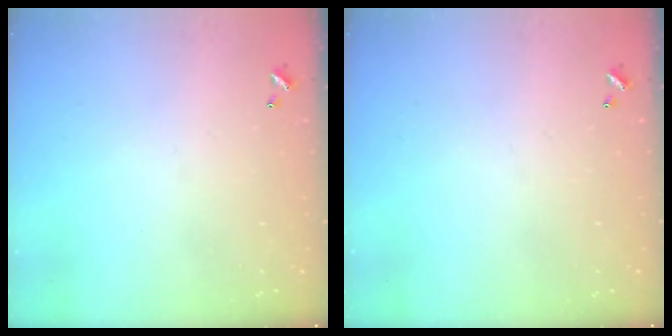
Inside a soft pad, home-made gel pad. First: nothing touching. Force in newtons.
{"total": 0.0}